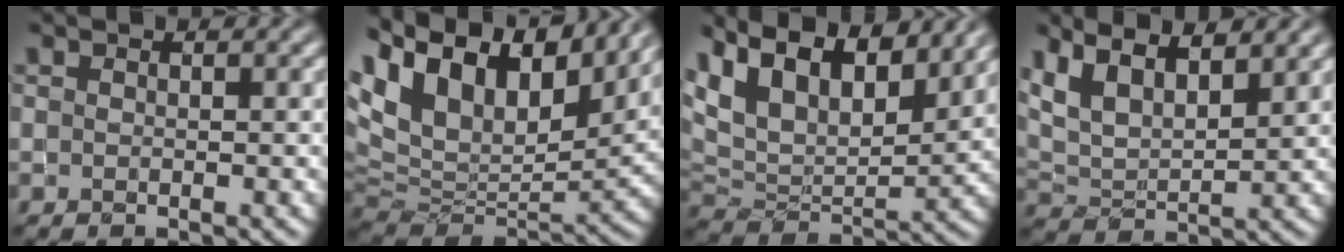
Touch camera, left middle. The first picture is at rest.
{"total": 16.6, "force": [9.7, 8.8, 10.3], "torque": [-0.225, 0.054, 0.170]}
{"total": 12.7, "force": [7.5, 6.5, 8.0], "torque": [-0.154, 0.025, 0.123]}
{"total": 7.4, "force": [4.8, 3.1, 4.7], "torque": [-0.097, 0.021, 0.083]}